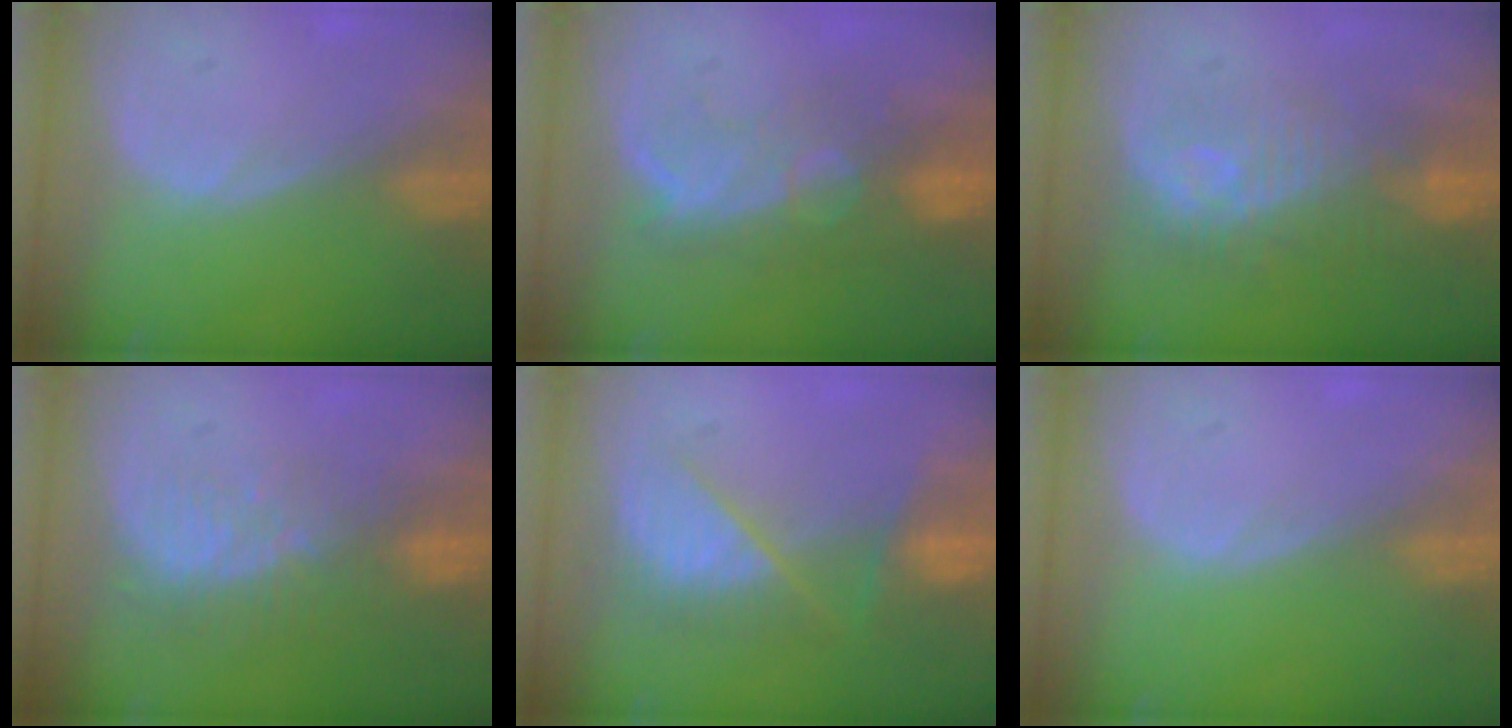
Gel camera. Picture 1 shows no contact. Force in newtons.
{"total": 9.6, "press": 8.5, "slide": 4.6}
{"total": 9.4, "press": 8.8, "slide": 3.1}
{"total": 8.2, "press": 7.1, "slide": 4.0}
{"total": 7.3, "press": 7.3, "slide": 0.3}
{"total": 0.0}